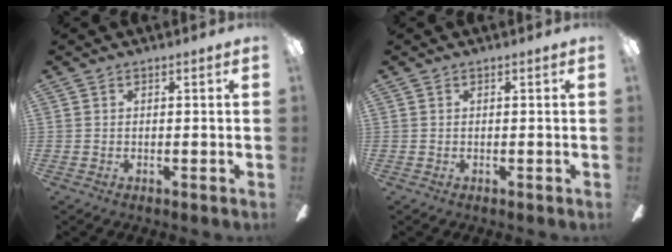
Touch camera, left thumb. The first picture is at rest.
{"total": 0.0}